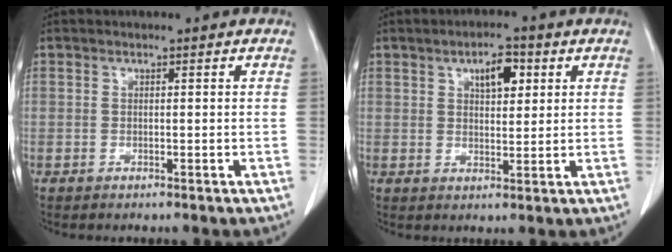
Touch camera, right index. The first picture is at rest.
{"total": 5.1, "force": [2.3, 2.1, 4.1], "torque": [-0.066, 0.004, 0.036]}